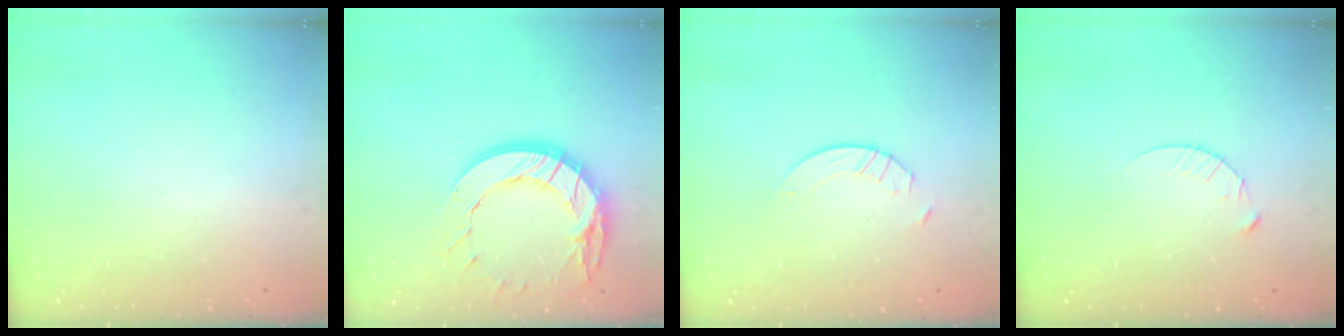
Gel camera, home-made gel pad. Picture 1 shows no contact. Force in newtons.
{"total": 15.9, "press": 15.9, "slide": 1.3}
{"total": 2.9, "press": 2.9, "slide": 0.3}
{"total": 4.7, "press": 4.7, "slide": 0.6}